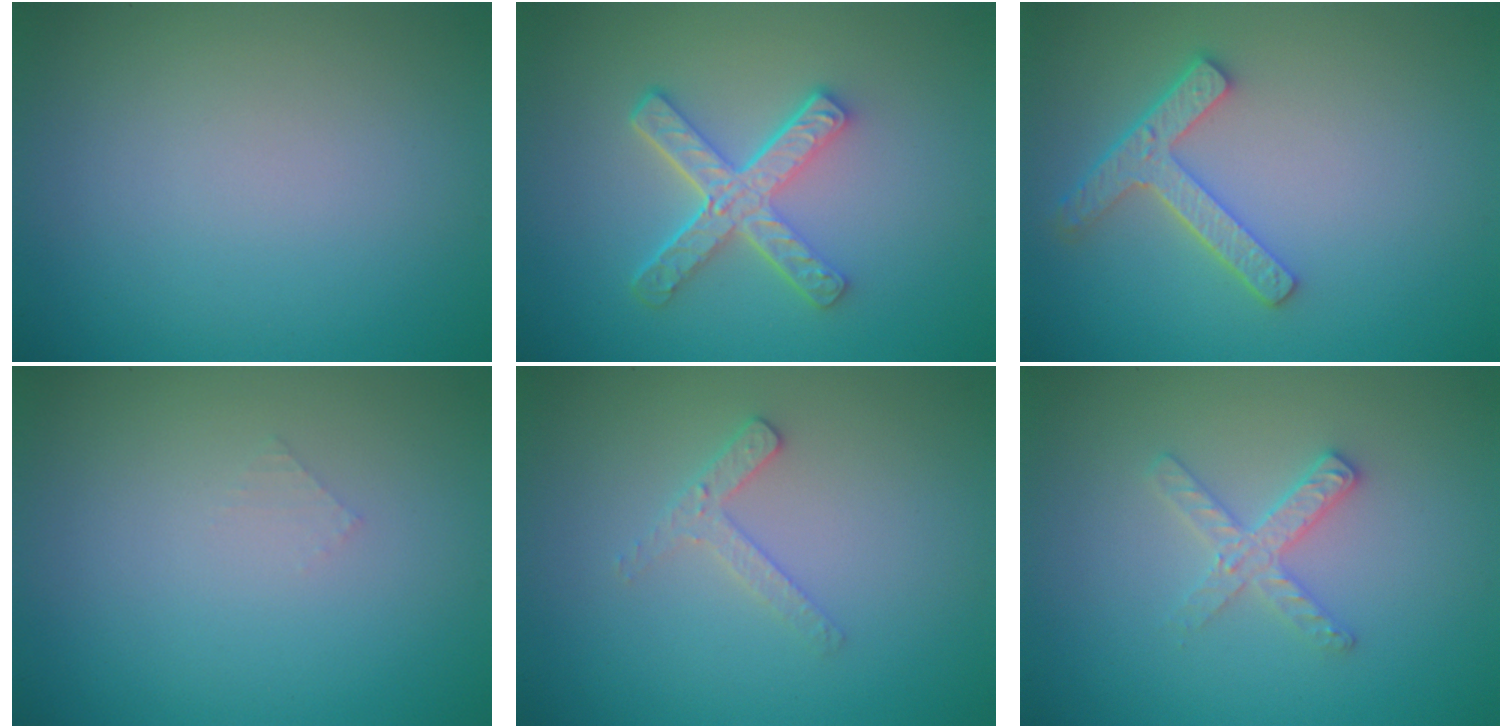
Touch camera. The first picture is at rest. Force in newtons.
{"total": 4.9, "press": 3.5, "slide": 3.4}
{"total": 3.7, "press": 2.8, "slide": 2.3}
{"total": 0.5, "press": 0.5, "slide": 0.1}
{"total": 1.7, "press": 1.7, "slide": 0.3}
{"total": 2.2, "press": 2.2, "slide": 0.3}